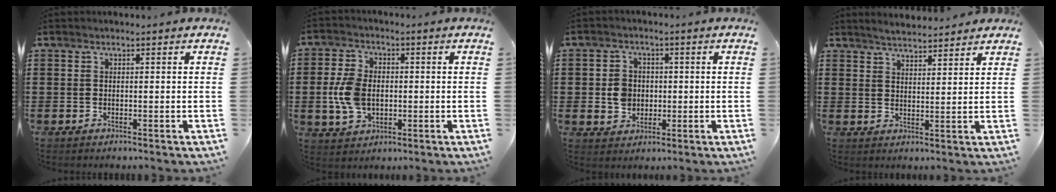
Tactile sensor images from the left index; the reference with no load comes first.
{"total": 7.2, "force": [-0.6, 4.8, 5.4], "torque": [-0.143, 0.000, -0.019]}
{"total": 4.1, "force": [-0.1, 3.5, 2.1], "torque": [-0.042, 0.006, -0.005]}
{"total": 3.4, "force": [3.3, 0.1, 0.6], "torque": [-0.020, -0.007, 0.061]}